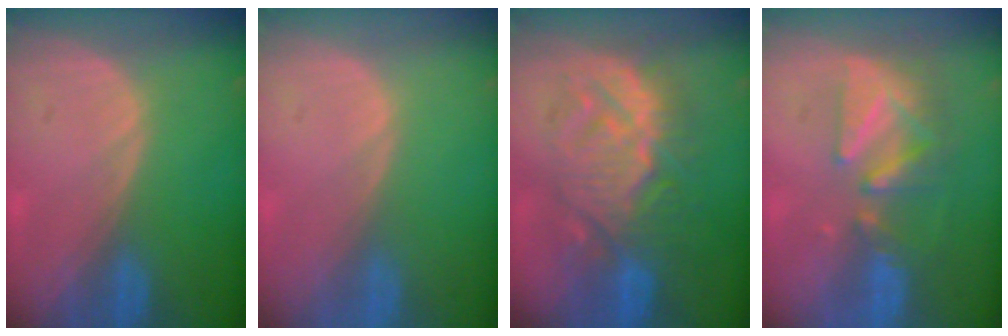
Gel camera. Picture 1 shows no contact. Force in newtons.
{"total": 0.0}
{"total": 10.3, "press": 10.3, "slide": 0.6}
{"total": 8.4, "press": 7.7, "slide": 3.5}